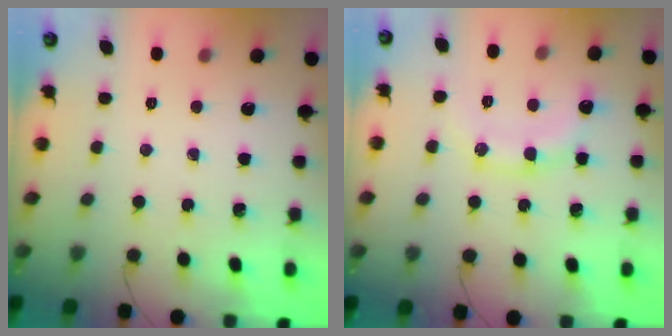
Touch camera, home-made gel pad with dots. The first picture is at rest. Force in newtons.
{"total": 12.5, "press": 12.4, "slide": 1.0}